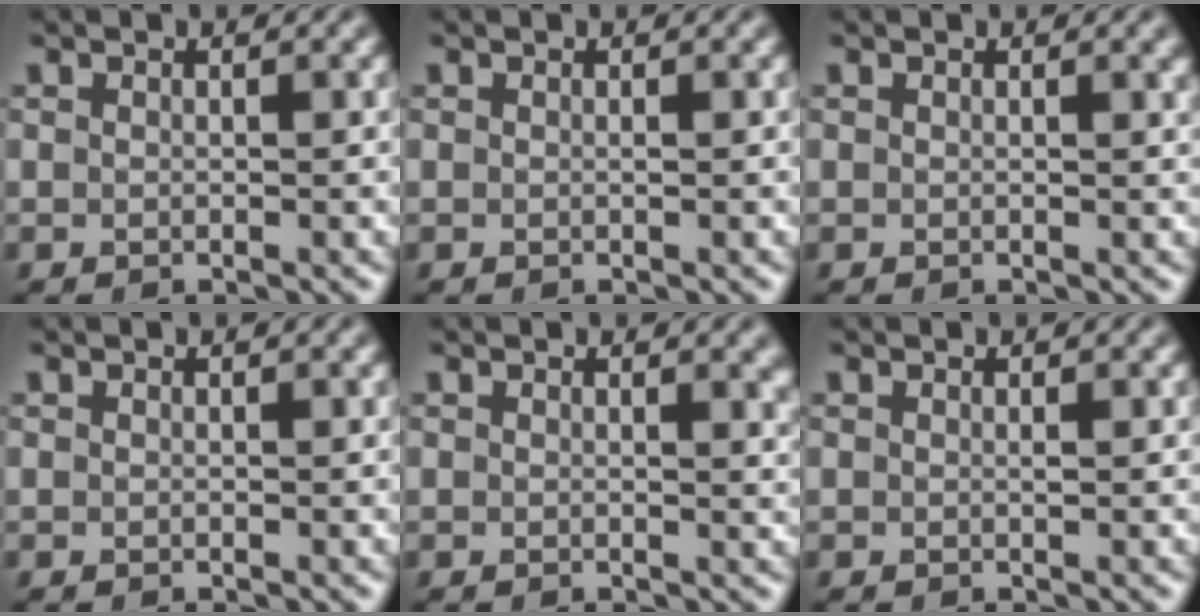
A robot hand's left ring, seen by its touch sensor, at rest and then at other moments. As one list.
[{"total": 0.0}, {"total": 1.0, "force": [0.6, 0.3, 0.7], "torque": [-0.003, 0.004, 0.007]}, {"total": 0.0}, {"total": 1.5, "force": [0.9, 0.5, 1.1], "torque": [-0.005, 0.000, 0.012]}, {"total": 0.0}]